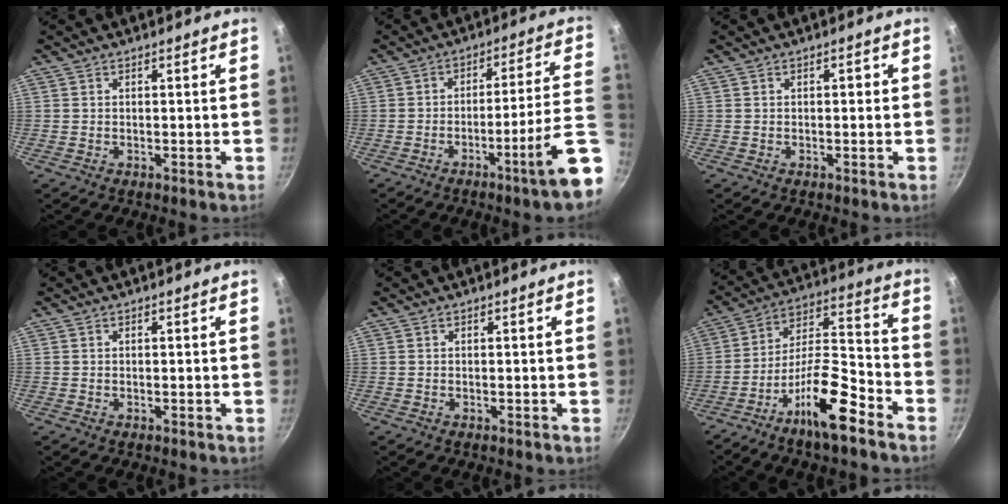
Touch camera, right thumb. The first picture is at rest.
{"total": 13.3, "force": [-6.0, 0.4, 11.9], "torque": [-0.151, 0.038, -0.089]}
{"total": 1.2, "force": [0.2, 0.7, 1.0], "torque": [-0.008, 0.007, 0.002]}
{"total": 0.0}
{"total": 0.0}
{"total": 14.6, "force": [-9.0, 3.9, 10.8], "torque": [-0.182, 0.069, -0.166]}